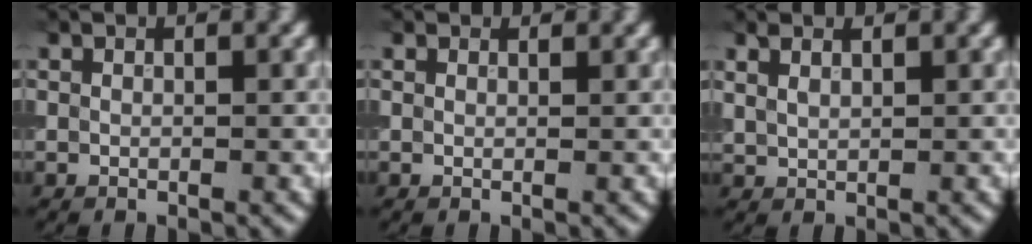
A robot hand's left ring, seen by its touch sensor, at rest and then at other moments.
{"total": 0.9, "force": [0.8, 0.4, 0.1], "torque": [-0.008, -0.001, 0.008]}
{"total": 1.4, "force": [1.0, 0.5, 0.9], "torque": [-0.024, 0.005, 0.023]}